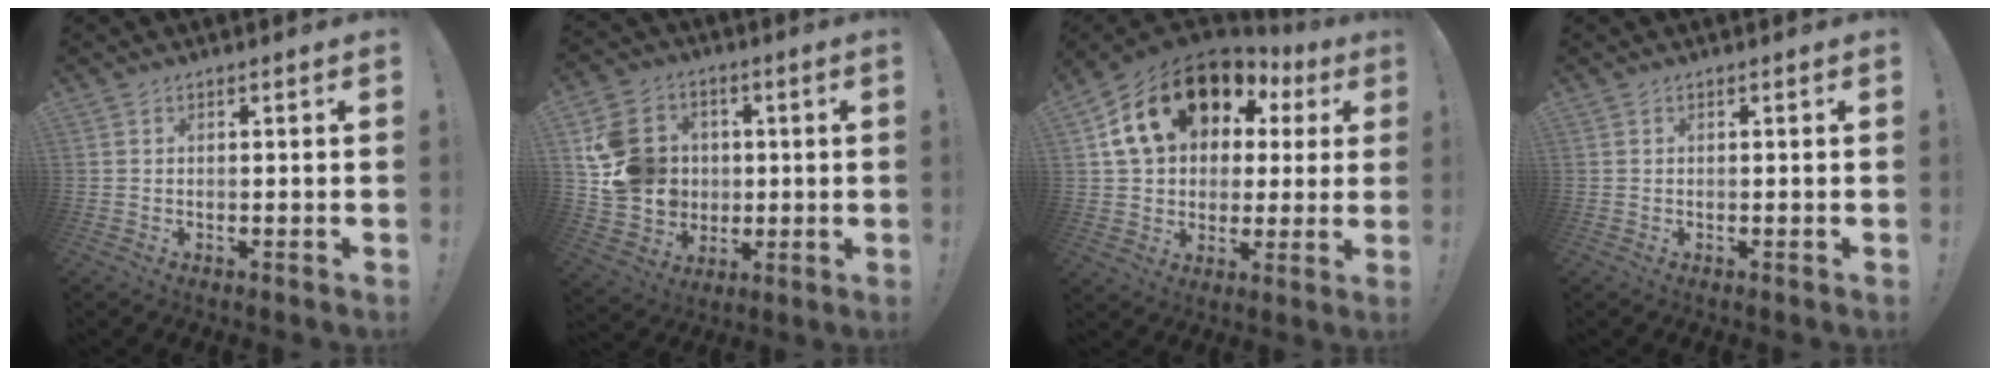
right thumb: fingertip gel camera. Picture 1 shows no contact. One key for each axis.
{"total": 16.4, "fx": 1.6, "fy": 15.1, "fz": 6.3, "tx": -0.103, "ty": 0.005, "tz": 0.052}
{"total": 20.0, "fx": 9.6, "fy": 13.1, "fz": 11.7, "tx": -0.190, "ty": -0.034, "tz": 0.185}
{"total": 0.0}